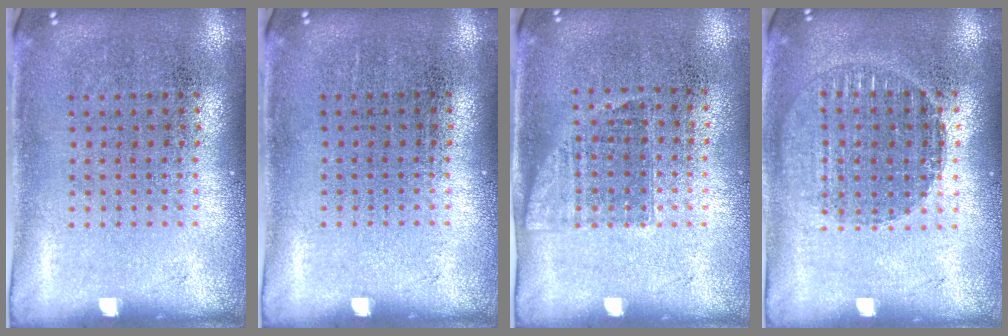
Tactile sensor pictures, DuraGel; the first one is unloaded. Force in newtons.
{"total": 0.0}
{"total": 1.0, "press": 0.8, "slide": 0.5}
{"total": 1.4, "press": 1.3, "slide": 0.6}